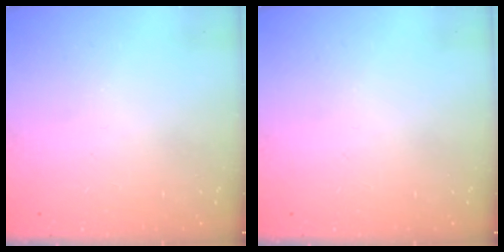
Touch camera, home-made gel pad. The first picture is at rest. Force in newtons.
{"total": 0.0}